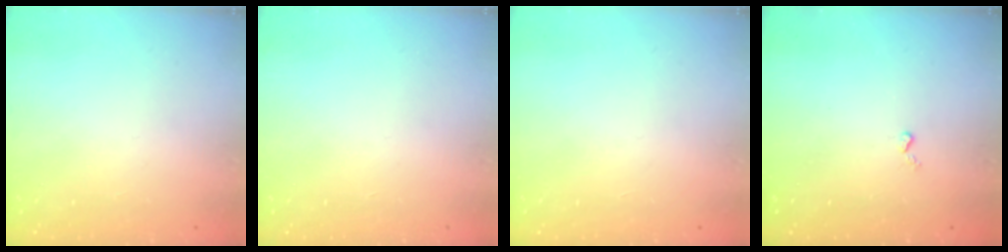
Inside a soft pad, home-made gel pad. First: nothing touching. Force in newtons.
{"total": 0.0}
{"total": 0.0}
{"total": 2.6, "press": 2.6, "slide": 0.5}